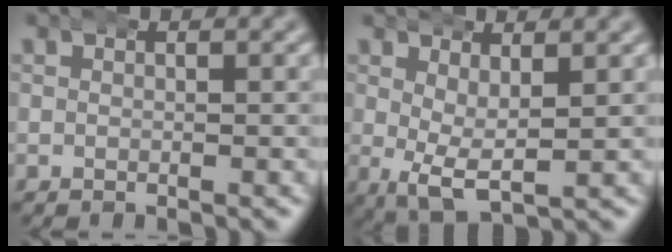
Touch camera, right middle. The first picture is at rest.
{"total": 4.5, "force": [-0.8, 2.2, 3.8], "torque": [-0.079, -0.032, 0.007]}